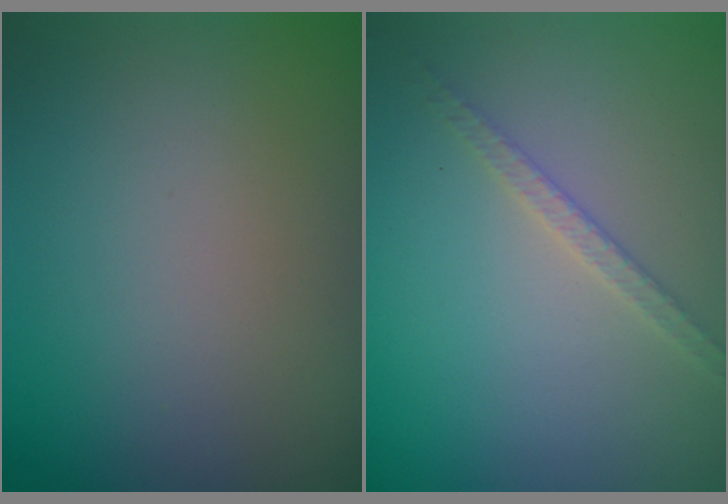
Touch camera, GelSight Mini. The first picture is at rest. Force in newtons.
{"total": 1.7, "press": 1.7, "slide": 0.2}